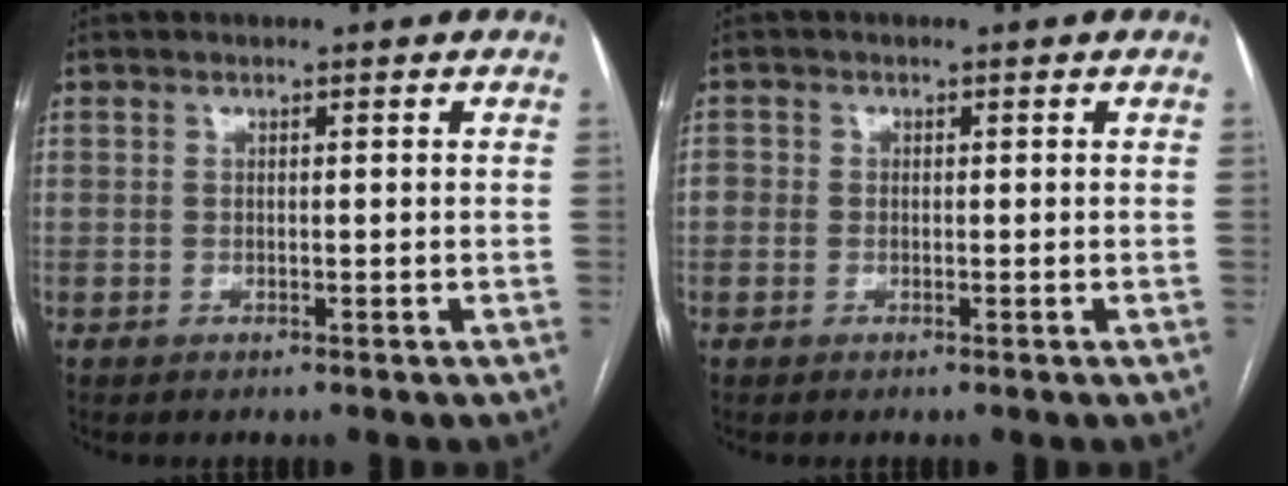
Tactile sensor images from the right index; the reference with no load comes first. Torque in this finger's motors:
{"motor_torque": [0.33, 0.28, 0.12, 0.04]}